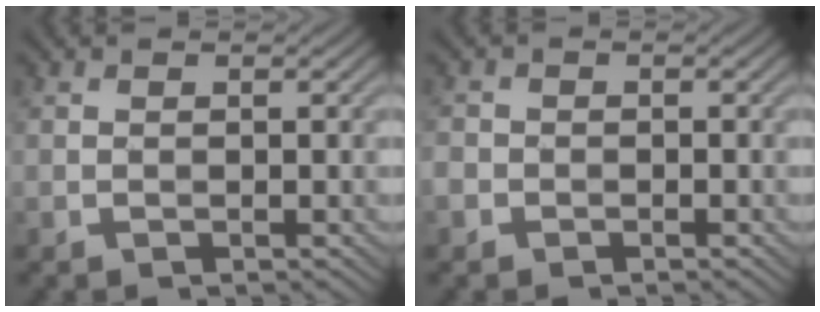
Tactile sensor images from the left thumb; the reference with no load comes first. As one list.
[{"total": 1.5, "force": [-0.9, 1.2, 0.2], "torque": [-0.004, -0.004, -0.023]}]